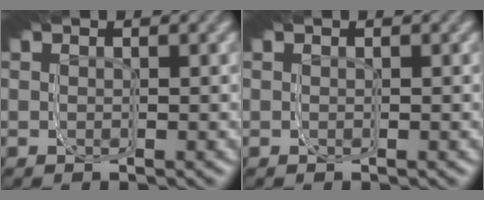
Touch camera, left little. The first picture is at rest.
{"total": 0.0}